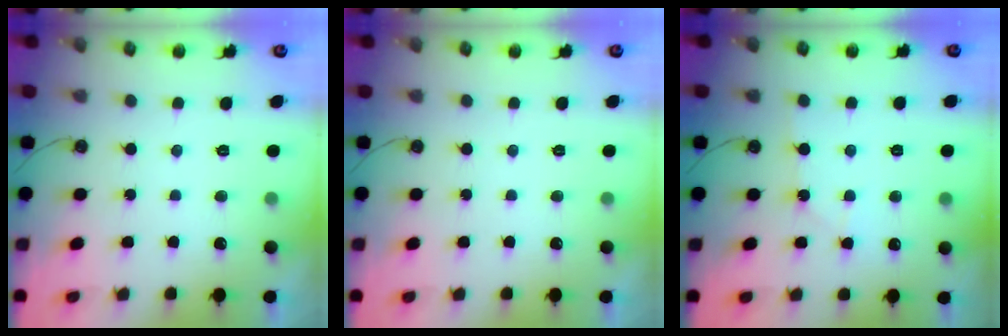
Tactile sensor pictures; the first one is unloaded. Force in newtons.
{"total": 0.0}
{"total": 3.9, "press": 3.8, "slide": 0.6}